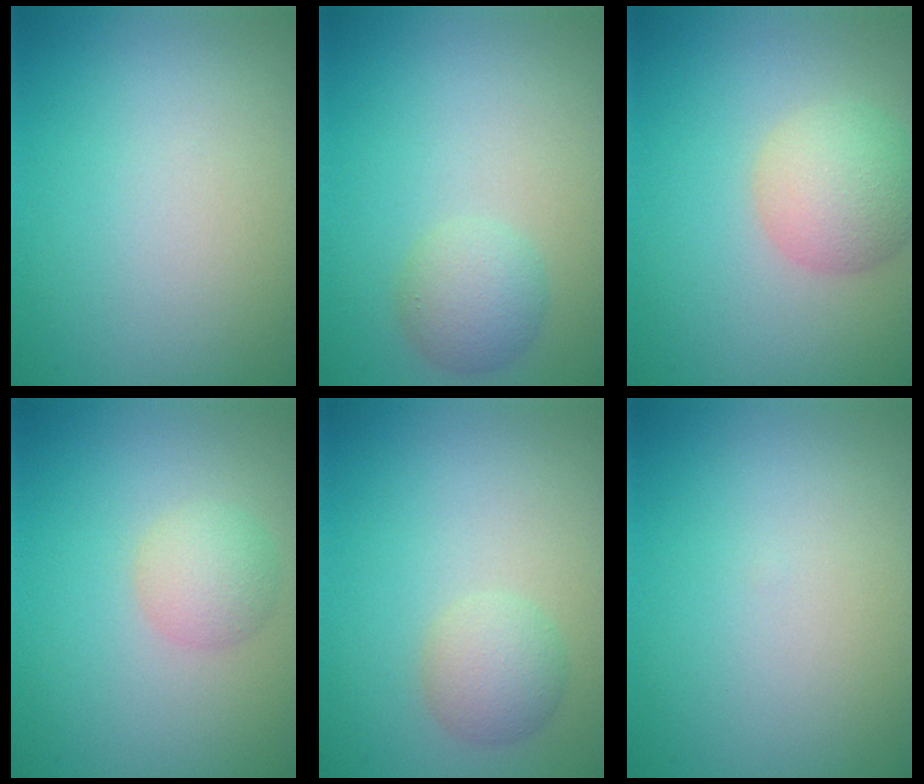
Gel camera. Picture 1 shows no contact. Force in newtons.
{"total": 2.4, "press": 2.4, "slide": 0.2}
{"total": 4.1, "press": 4.1, "slide": 0.3}
{"total": 2.3, "press": 2.3, "slide": 0.1}
{"total": 2.3, "press": 2.3, "slide": 0.0}
{"total": 0.0}